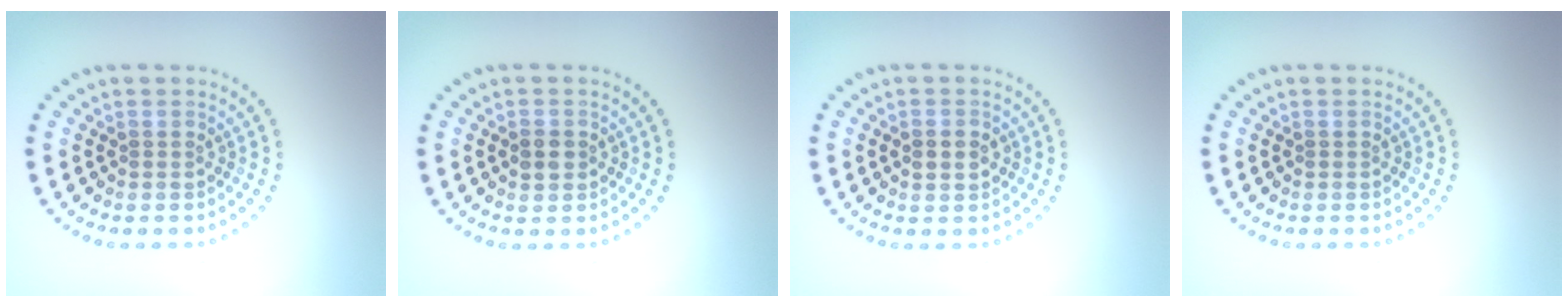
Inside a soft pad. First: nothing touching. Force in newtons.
{"total": 1.5, "press": 1.4, "slide": 0.3}
{"total": 2.1, "press": 2.1, "slide": 0.0}
{"total": 0.0}